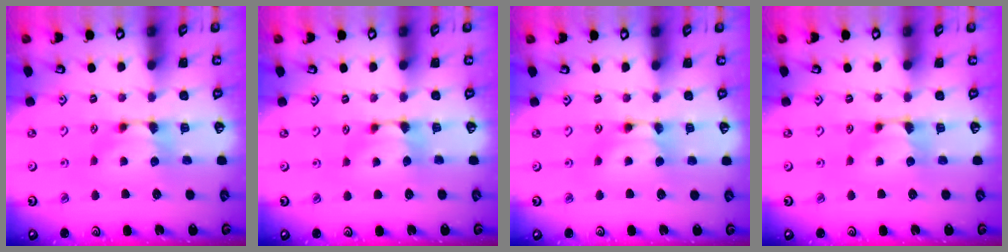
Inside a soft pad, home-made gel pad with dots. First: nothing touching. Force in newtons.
{"total": 1.1, "press": 0.4, "slide": 1.1}
{"total": 1.7, "press": 1.7, "slide": 0.2}
{"total": 0.0}